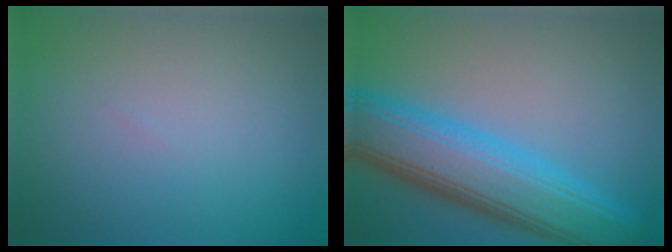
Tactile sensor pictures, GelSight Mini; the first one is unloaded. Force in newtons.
{"total": 9.9, "press": 9.9, "slide": 0.2}